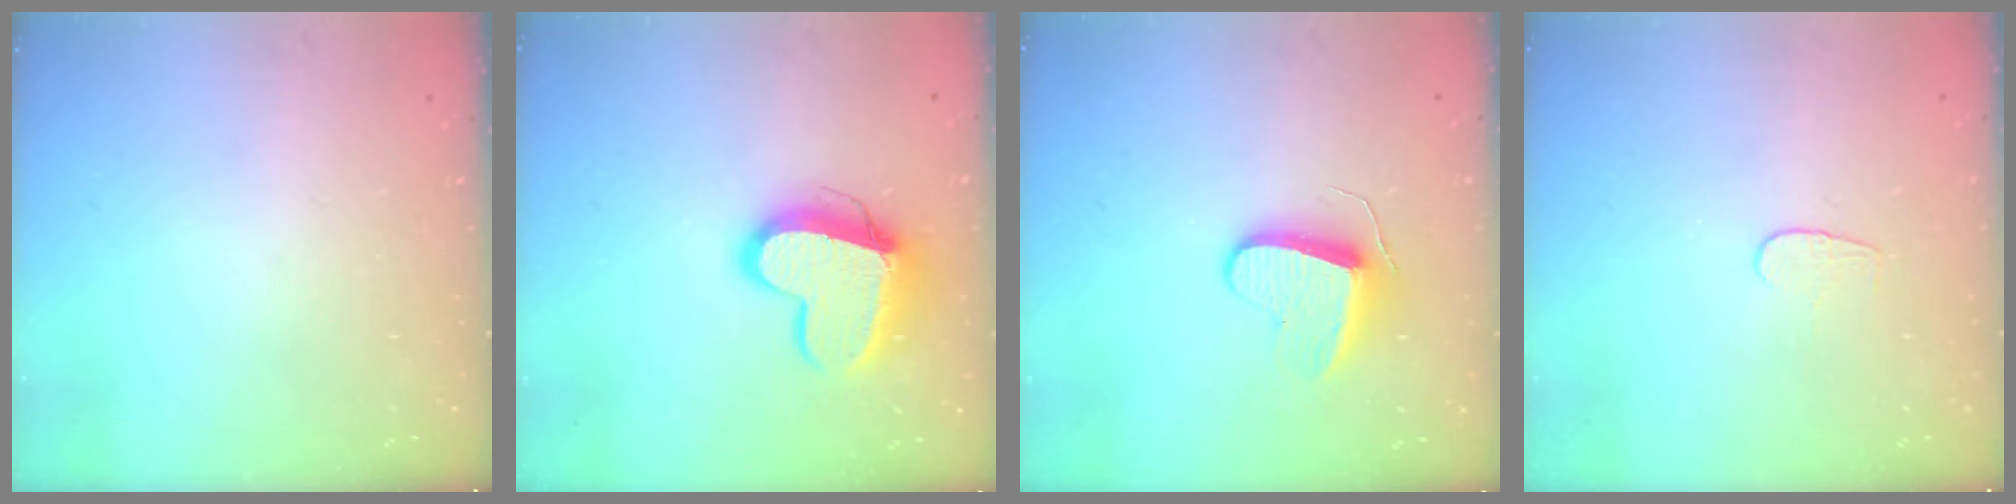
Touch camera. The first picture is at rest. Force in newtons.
{"total": 14.7, "press": 14.6, "slide": 1.3}
{"total": 9.5, "press": 9.5, "slide": 0.4}
{"total": 4.3, "press": 4.3, "slide": 0.3}